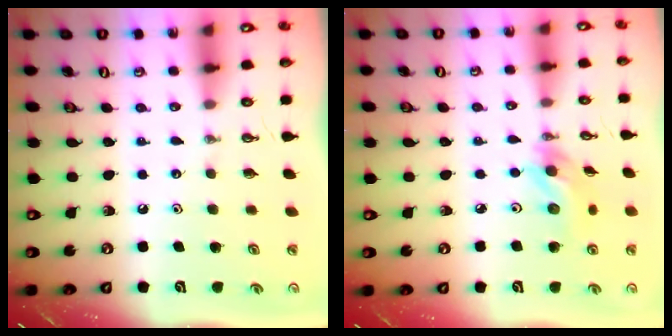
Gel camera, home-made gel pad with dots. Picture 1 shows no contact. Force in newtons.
{"total": 11.4, "press": 11.2, "slide": 2.3}